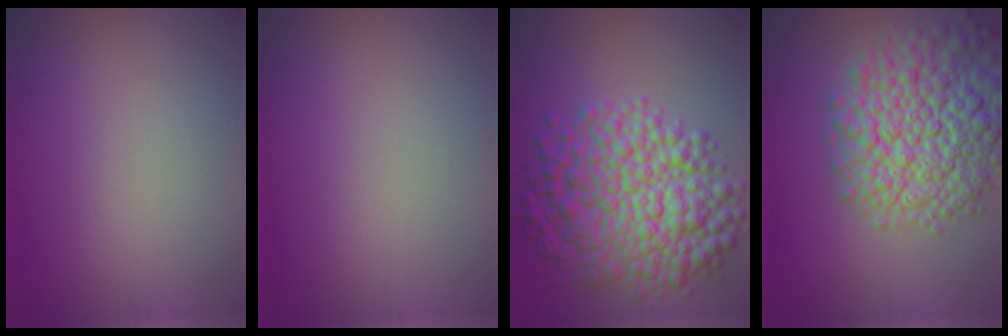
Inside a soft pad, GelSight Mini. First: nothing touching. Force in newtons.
{"total": 0.0}
{"total": 10.7, "press": 10.7, "slide": 0.1}
{"total": 11.0, "press": 11.0, "slide": 0.5}